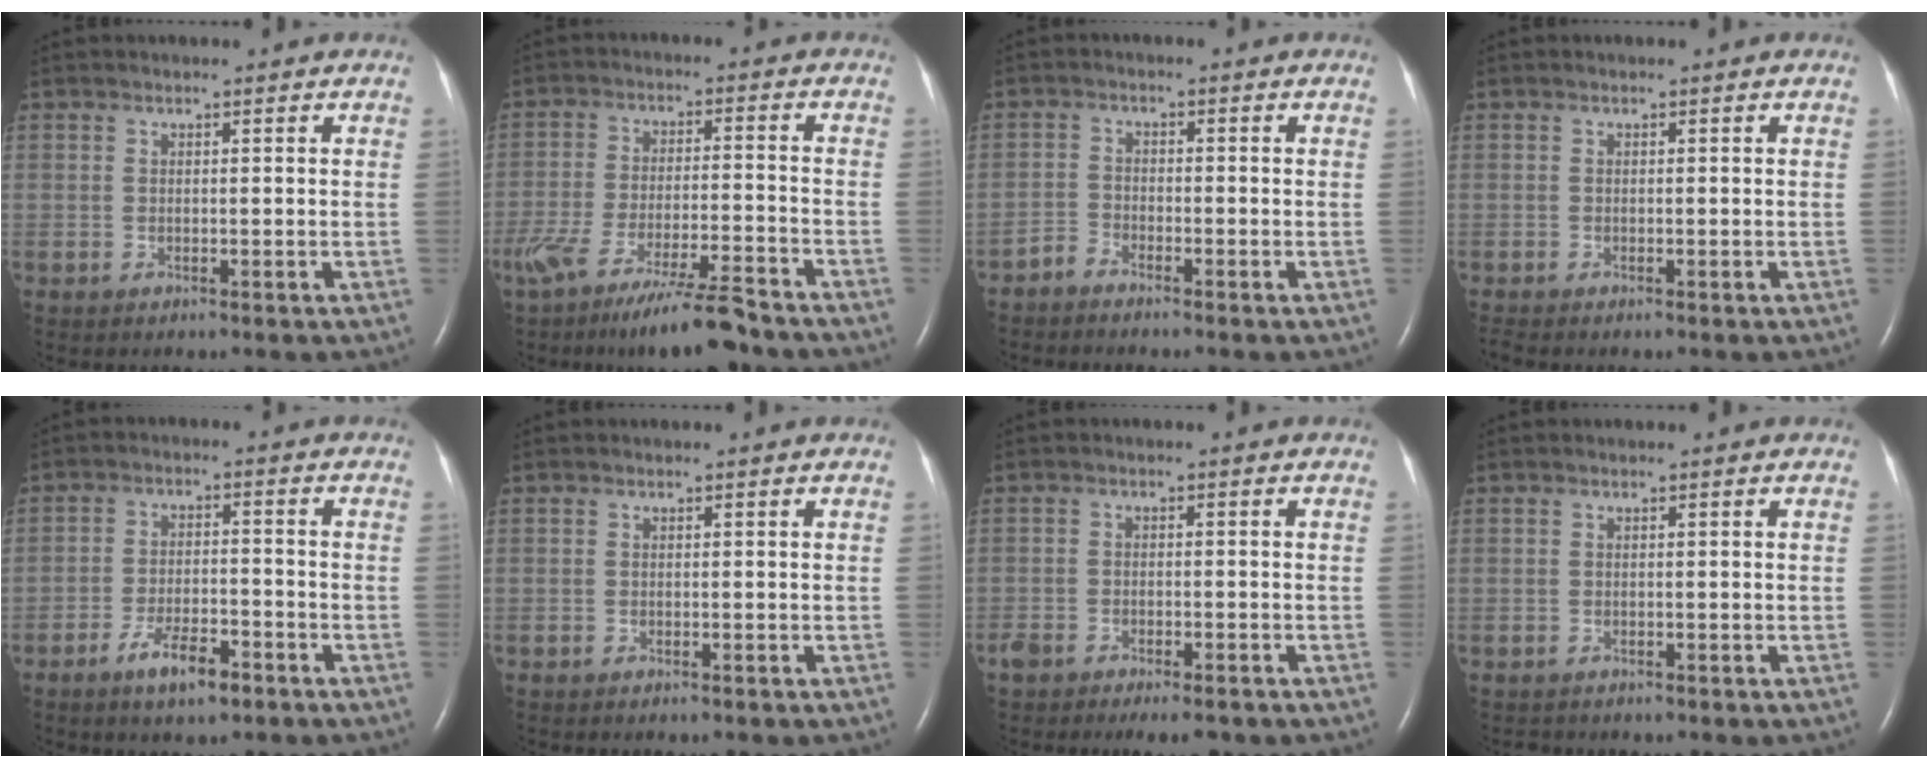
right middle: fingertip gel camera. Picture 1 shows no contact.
{"total": 14.3, "force": [-11.4, 1.4, 8.6], "torque": [-0.162, -0.034, -0.191]}
{"total": 1.8, "force": [-1.8, 0.3, 0.1], "torque": [-0.005, -0.002, -0.036]}
{"total": 0.6, "force": [-0.5, -0.2, 0.1], "torque": [-0.011, -0.005, -0.011]}
{"total": 6.0, "force": [-3.9, 1.7, 4.2], "torque": [-0.083, -0.002, -0.064]}
{"total": 0.0}
{"total": 6.6, "force": [-5.1, 2.3, 3.5], "torque": [-0.051, -0.005, -0.078]}
{"total": 0.7, "force": [-0.6, 0.2, -0.1], "torque": [-0.008, -0.001, -0.010]}